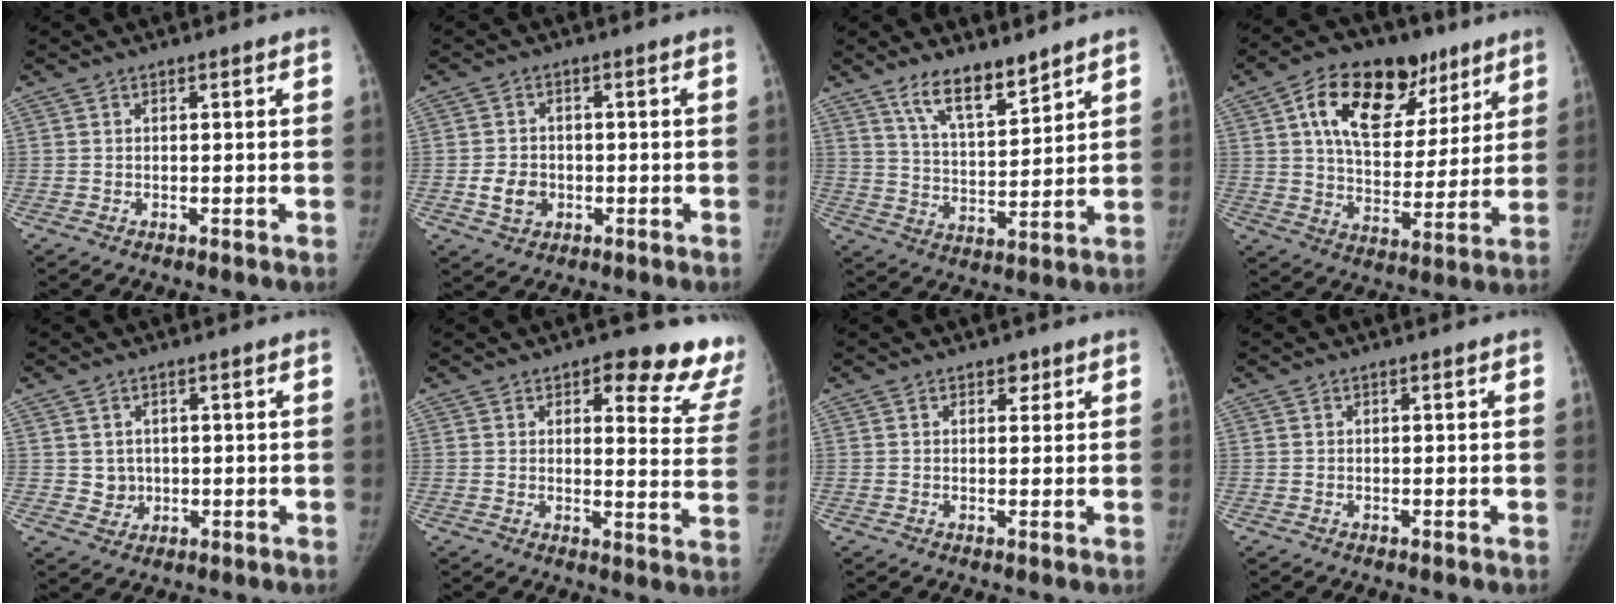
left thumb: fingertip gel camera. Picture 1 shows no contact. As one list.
[{"total": 4.7, "force": [-1.1, 3.9, 2.3], "torque": [-0.028, 0.007, -0.015]}, {"total": 9.6, "force": [7.3, 2.8, 5.6], "torque": [-0.081, -0.055, 0.139]}, {"total": 21.1, "force": [10.2, 12.6, 13.5], "torque": [-0.172, -0.014, 0.167]}, {"total": 3.0, "force": [0.3, 2.8, 1.0], "torque": [-0.001, -0.001, 0.012]}, {"total": 15.5, "force": [11.7, 5.8, 8.4], "torque": [-0.040, -0.071, 0.110]}, {"total": 1.6, "force": [1.0, 1.1, 0.7], "torque": [0.005, -0.004, 0.011]}, {"total": 0.0}]